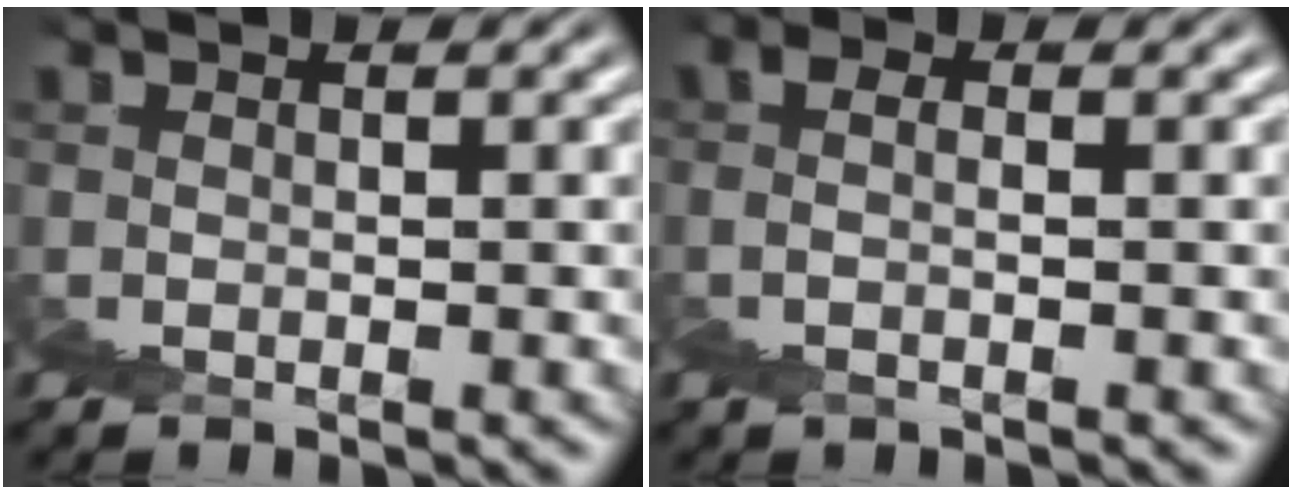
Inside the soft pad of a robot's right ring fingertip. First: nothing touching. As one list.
[{"total": 1.4, "force": [0.3, -1.3, 0.1], "torque": [-0.009, 0.010, 0.004]}]